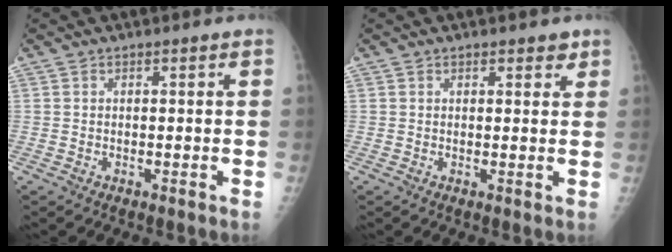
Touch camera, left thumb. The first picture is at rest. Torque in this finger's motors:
{"motor_torque": [-0.20, 0.03, -0.15, -0.08, 0.06]}